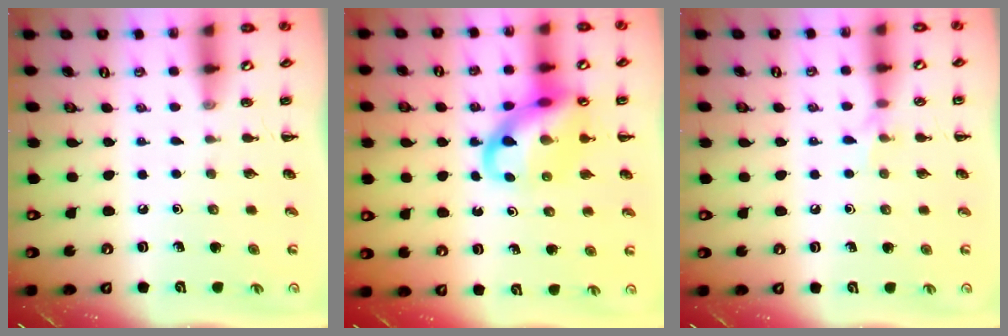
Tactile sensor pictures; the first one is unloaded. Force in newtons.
{"total": 14.7, "press": 14.4, "slide": 2.9}
{"total": 5.1, "press": 5.0, "slide": 1.1}